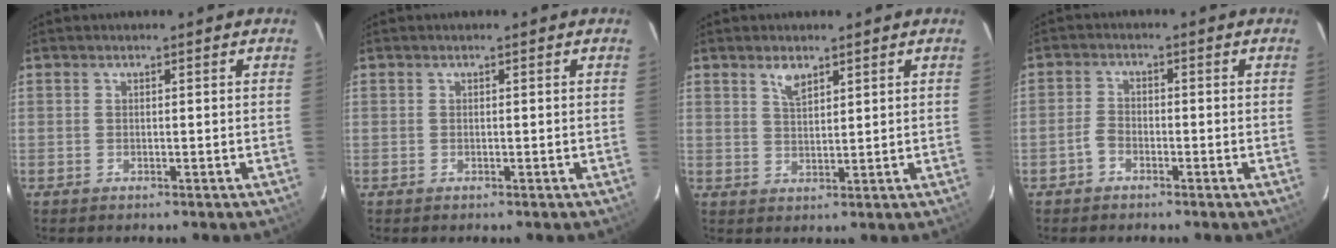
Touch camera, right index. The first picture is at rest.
{"total": 0.0}
{"total": 3.2, "force": [2.2, 1.3, 2.0], "torque": [-0.036, 0.002, 0.042]}
{"total": 2.4, "force": [-1.6, 1.5, 1.1], "torque": [-0.027, 0.009, -0.031]}